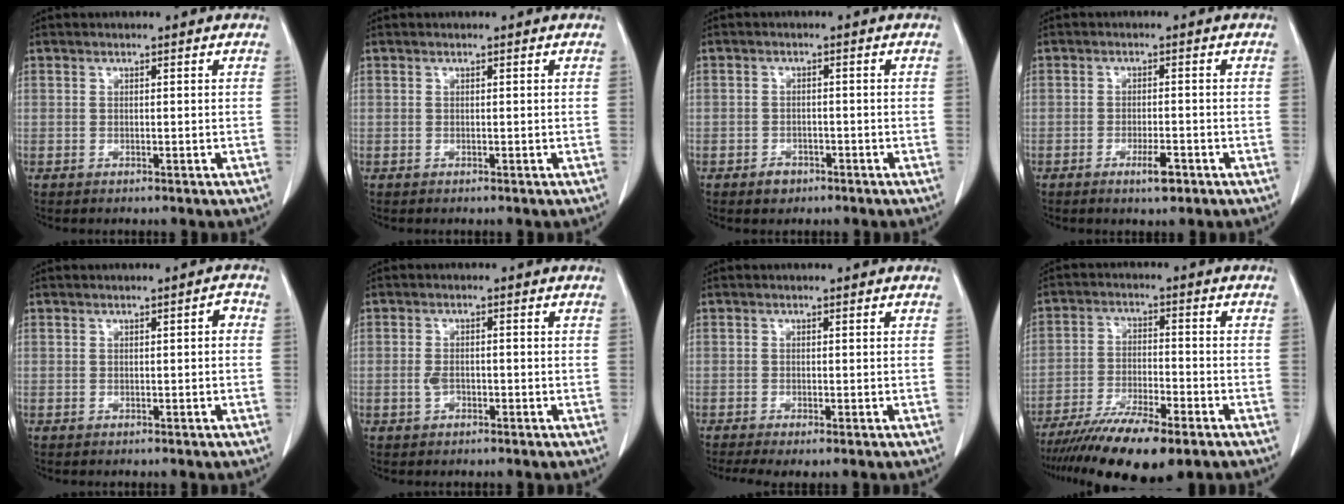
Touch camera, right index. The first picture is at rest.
{"total": 0.0}
{"total": 2.3, "force": [-1.4, 1.8, 0.5], "torque": [-0.007, 0.006, -0.018]}
{"total": 3.2, "force": [-1.8, 0.6, 2.6], "torque": [-0.044, -0.002, -0.028]}
{"total": 1.2, "force": [0.0, 0.4, 1.1], "torque": [-0.012, 0.005, 0.001]}
{"total": 2.1, "force": [-0.8, 1.1, 1.6], "torque": [-0.034, 0.005, -0.013]}
{"total": 3.4, "force": [-2.4, 0.7, 2.4], "torque": [-0.044, -0.011, -0.038]}
{"total": 13.3, "force": [-9.8, 2.3, 8.6], "torque": [-0.152, -0.028, -0.162]}